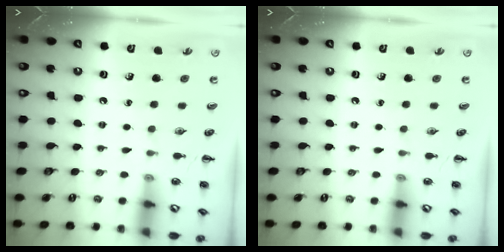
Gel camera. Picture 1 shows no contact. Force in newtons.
{"total": 0.0}